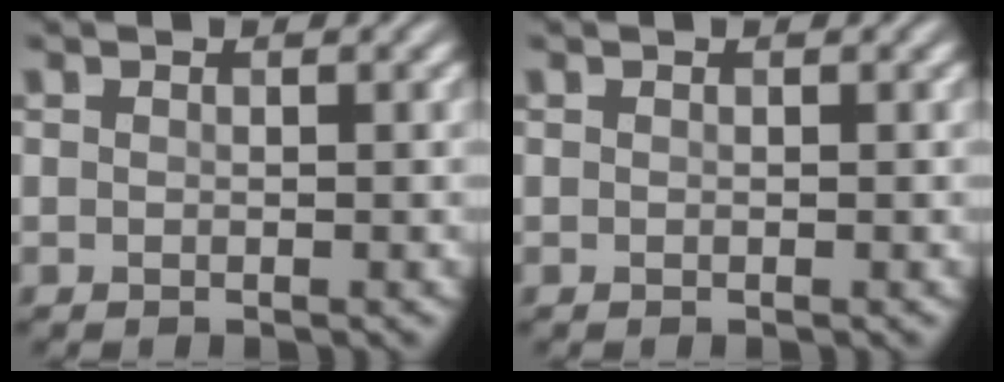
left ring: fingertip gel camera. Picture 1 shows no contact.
{"total": 0.0}